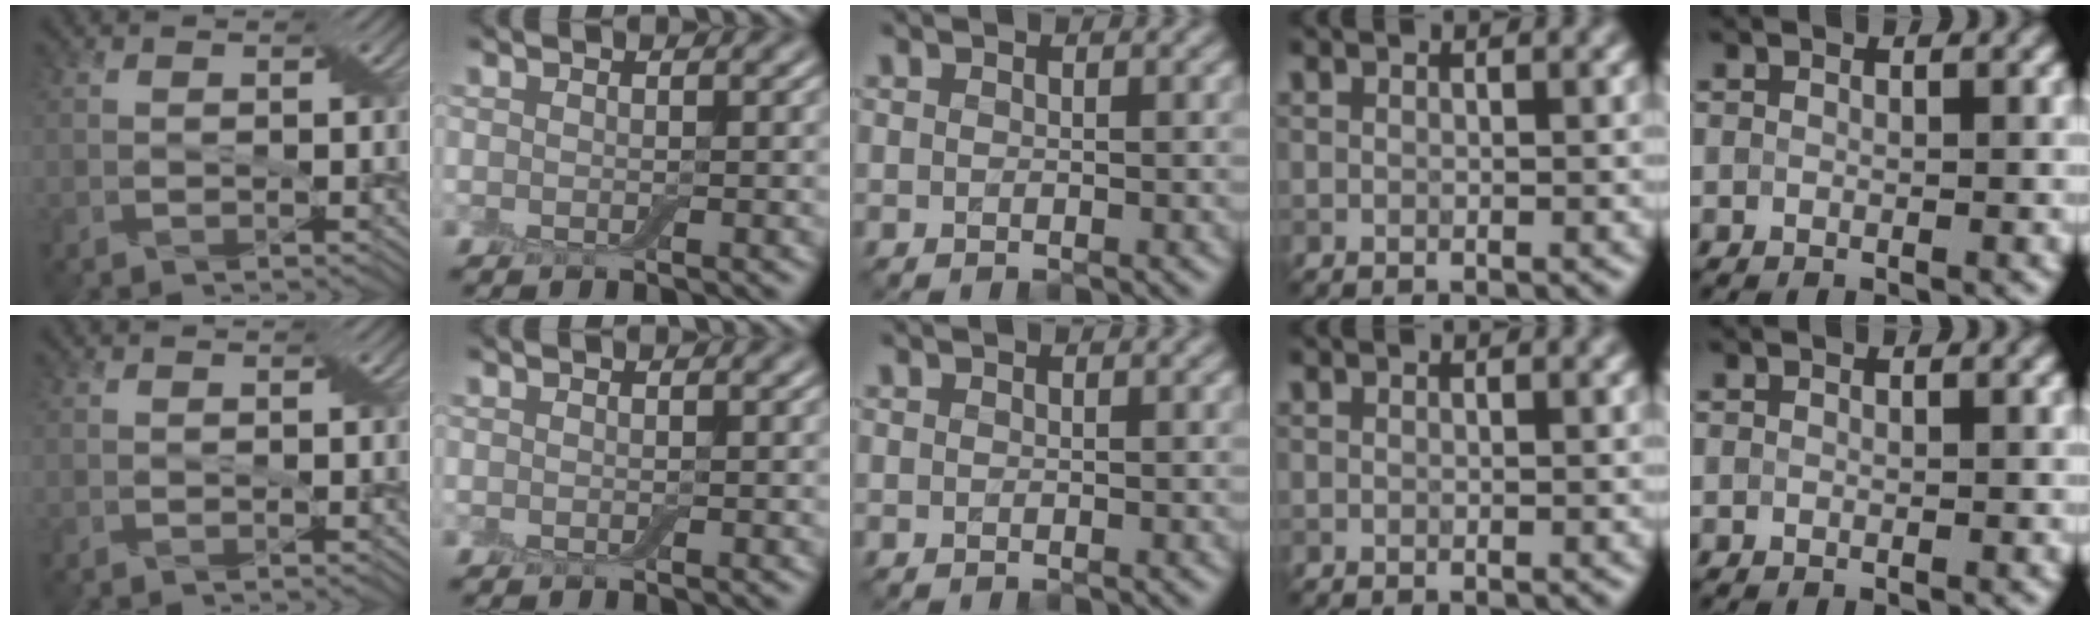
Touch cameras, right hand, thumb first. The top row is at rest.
{}